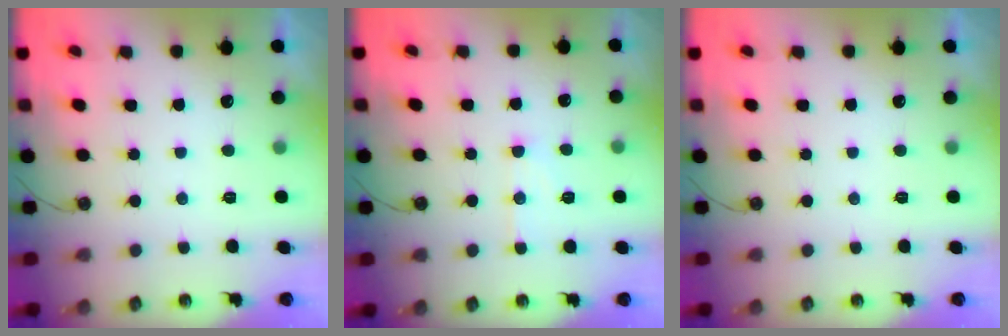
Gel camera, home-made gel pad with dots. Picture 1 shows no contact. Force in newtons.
{"total": 7.1, "press": 7.1, "slide": 0.6}
{"total": 0.0}